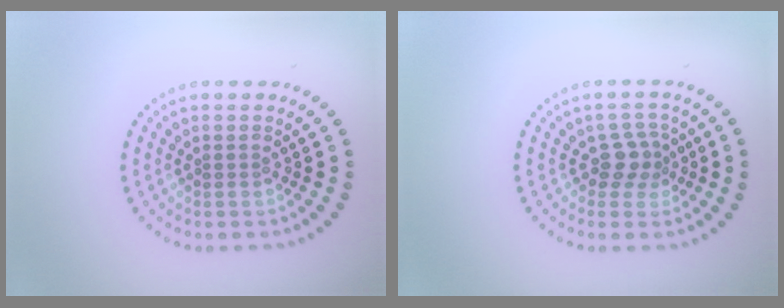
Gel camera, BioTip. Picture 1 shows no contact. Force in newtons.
{"total": 2.3, "press": 1.9, "slide": 1.4}